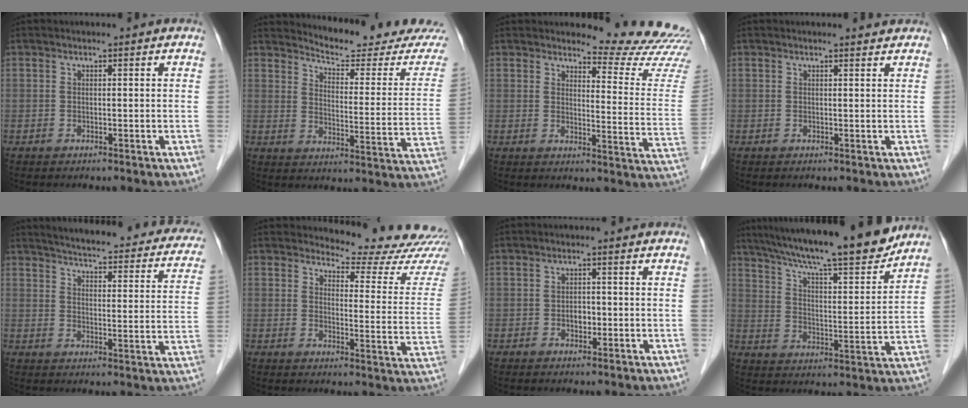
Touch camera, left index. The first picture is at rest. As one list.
[{"total": 16.4, "force": [16.2, 0.3, 3.0], "torque": [-0.042, -0.096, 0.190]}, {"total": 13.7, "force": [13.6, -0.4, 2.0], "torque": [-0.014, -0.132, 0.134]}, {"total": 1.6, "force": [1.6, 0.0, 0.3], "torque": [-0.011, -0.001, 0.018]}, {"total": 26.6, "force": [23.8, 5.1, 10.7], "torque": [-0.144, -0.040, 0.274]}, {"total": 14.6, "force": [14.4, 1.0, 2.4], "torque": [-0.016, -0.102, 0.147]}, {"total": 1.8, "force": [-0.5, 1.2, 1.2], "torque": [-0.018, 0.004, -0.006]}, {"total": 20.2, "force": [17.6, 0.9, 9.8], "torque": [-0.164, -0.006, 0.265]}]